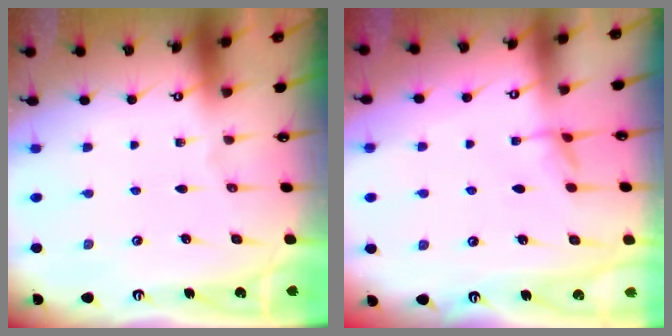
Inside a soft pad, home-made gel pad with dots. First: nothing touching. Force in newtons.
{"total": 2.6, "press": 2.6, "slide": 0.5}